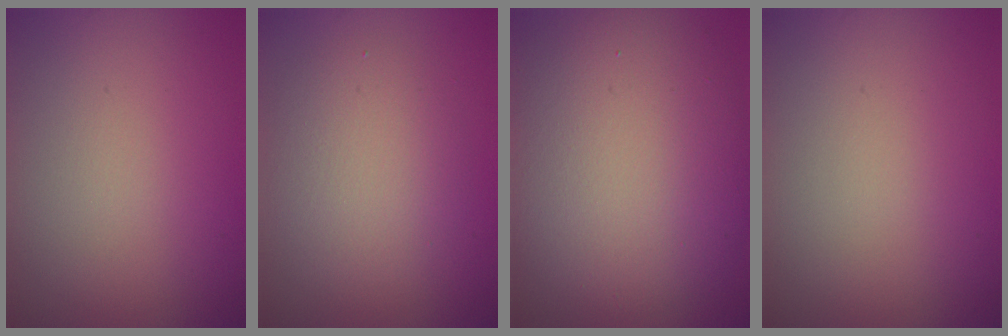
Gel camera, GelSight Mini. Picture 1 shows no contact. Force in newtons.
{"total": 3.9, "press": 3.9, "slide": 0.5}
{"total": 12.5, "press": 12.4, "slide": 1.2}
{"total": 0.0}